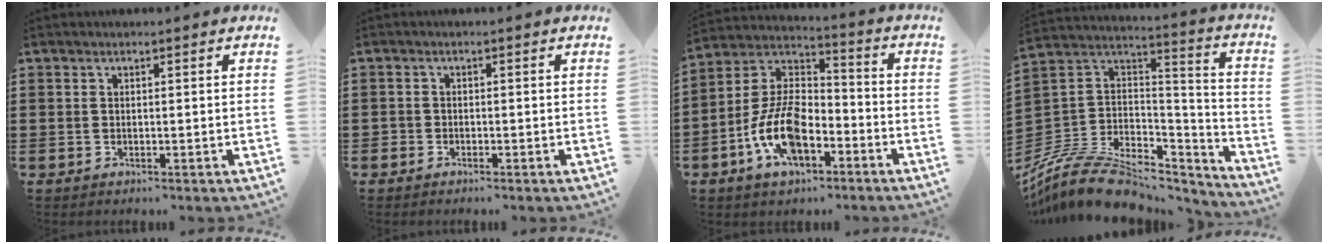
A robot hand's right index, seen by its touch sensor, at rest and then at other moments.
{"total": 0.9, "force": [-0.8, 0.5, 0.1], "torque": [-0.004, 0.000, -0.017]}
{"total": 11.3, "force": [-5.2, 5.9, 8.2], "torque": [-0.192, 0.002, -0.102]}
{"total": 11.1, "force": [-8.0, 5.3, 5.6], "torque": [-0.117, 0.018, -0.148]}